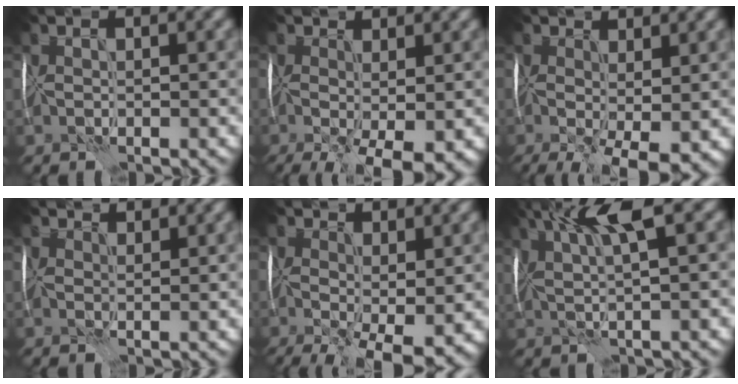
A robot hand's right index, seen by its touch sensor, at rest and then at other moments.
{"total": 7.9, "force": [-2.6, 3.8, 6.4], "torque": [-0.118, -0.011, -0.030]}
{"total": 8.2, "force": [-2.0, 4.2, 6.8], "torque": [-0.125, -0.012, -0.019]}
{"total": 3.0, "force": [2.6, 1.2, 0.9], "torque": [-0.025, 0.013, 0.028]}
{"total": 8.8, "force": [-1.2, 4.7, 7.3], "torque": [-0.124, -0.016, -0.005]}
{"total": 5.5, "force": [2.9, 0.6, 4.7], "torque": [-0.087, 0.011, 0.052]}